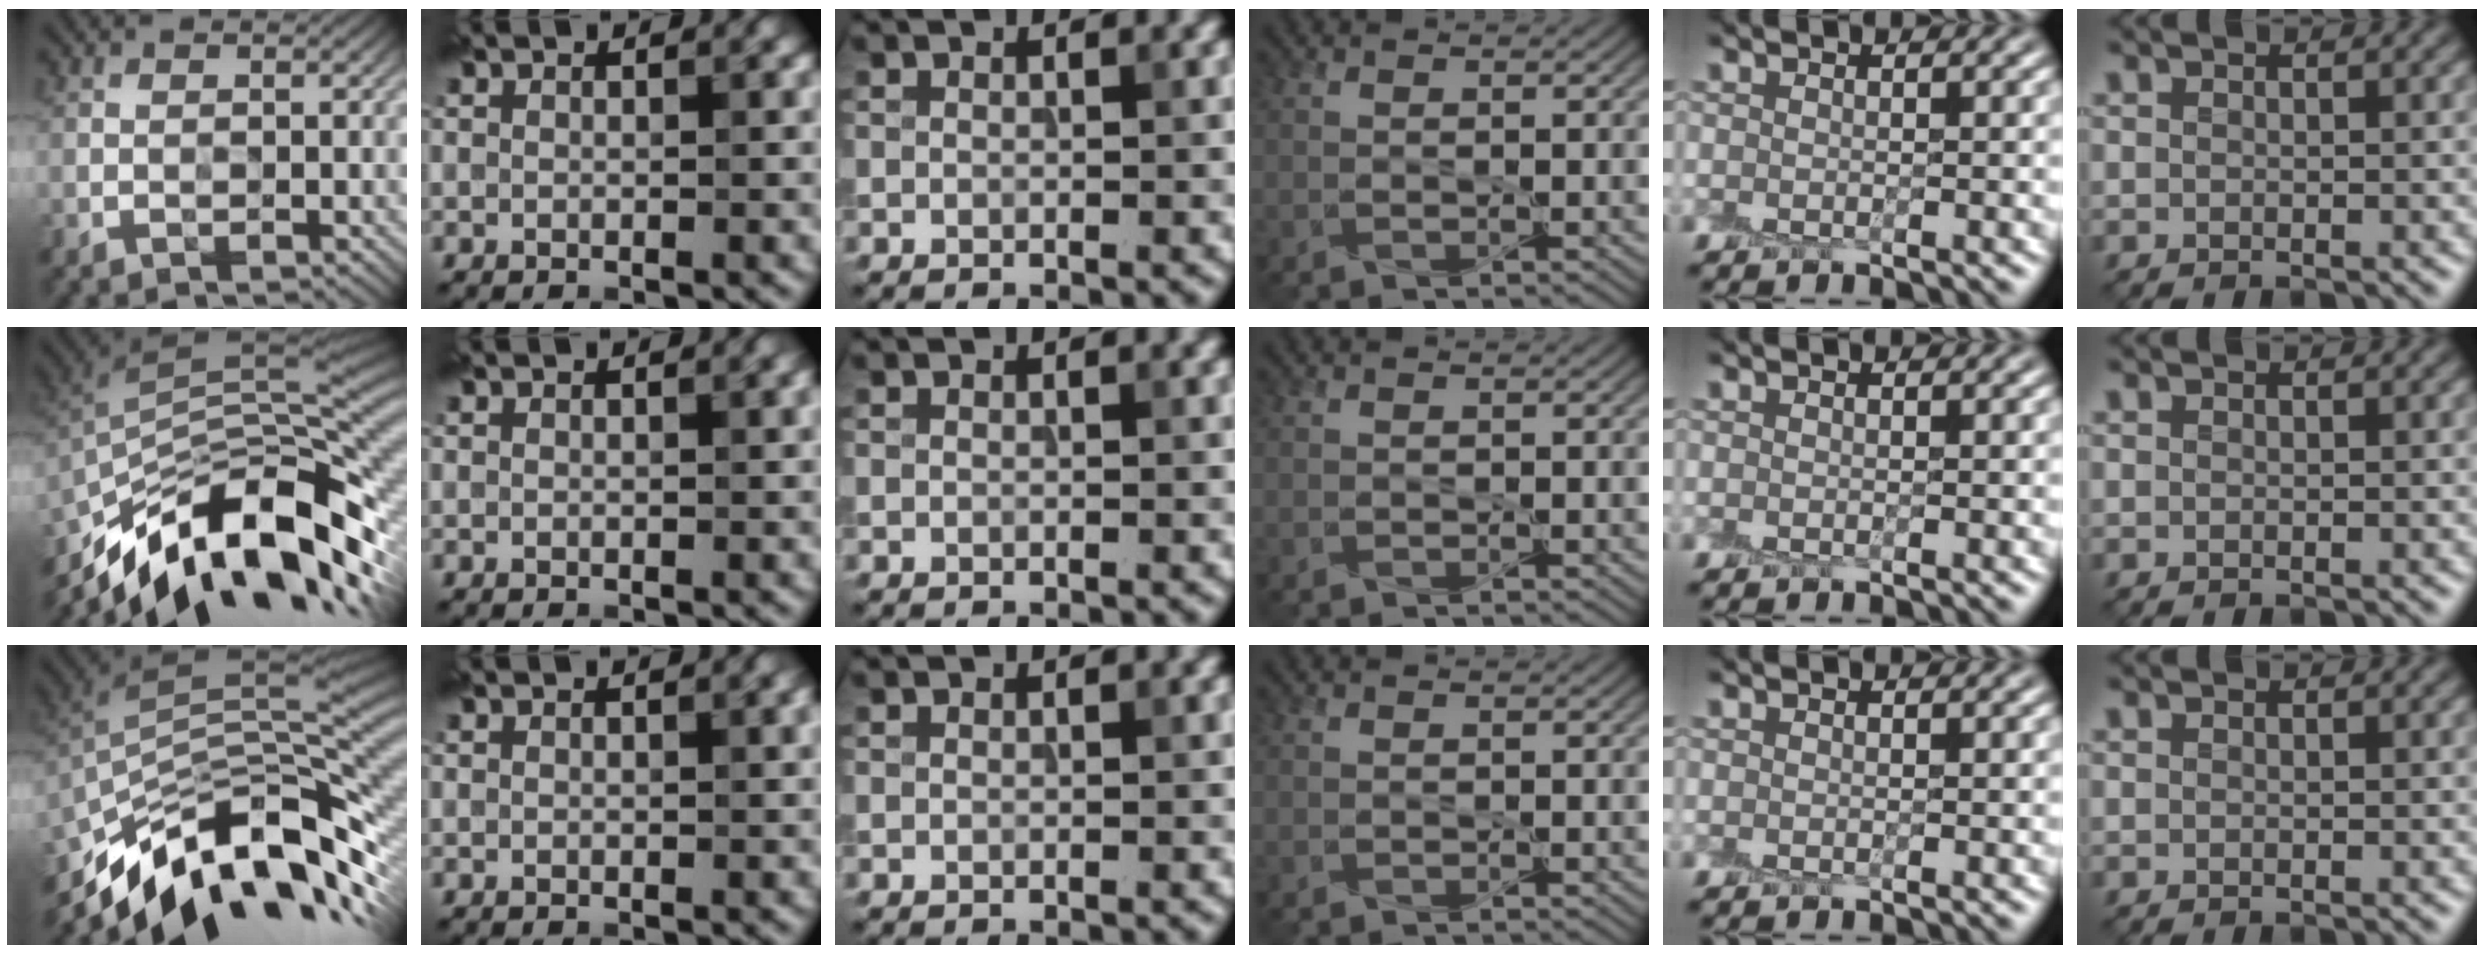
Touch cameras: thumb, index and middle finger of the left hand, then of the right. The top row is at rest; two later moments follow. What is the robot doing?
{"motion": "peel", "object": "plastic wrap"}